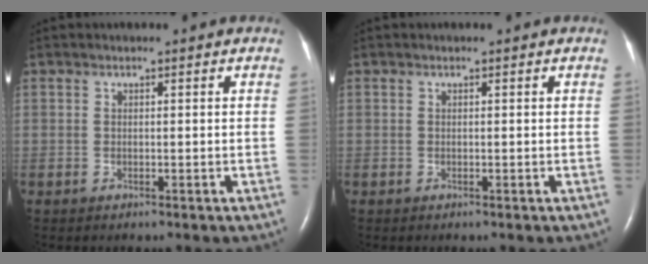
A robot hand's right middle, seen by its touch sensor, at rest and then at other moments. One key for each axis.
{"total": 0.0}